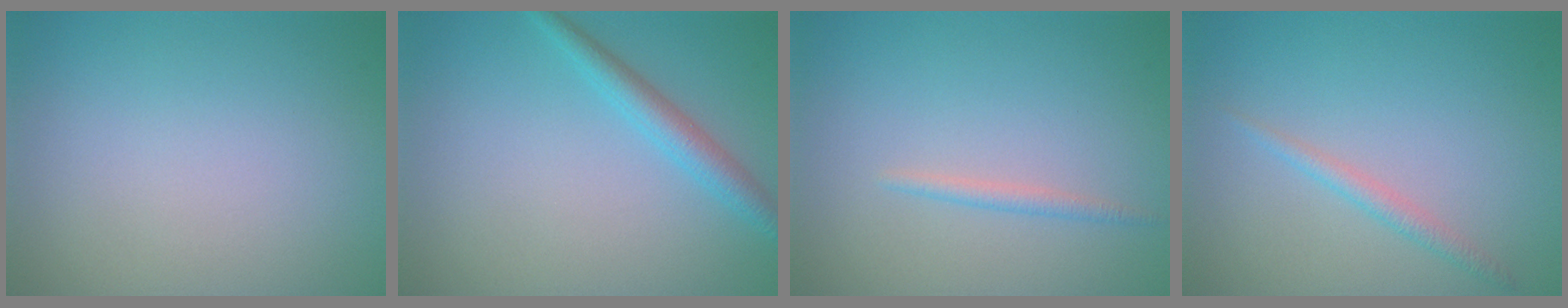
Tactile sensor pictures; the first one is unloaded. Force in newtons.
{"total": 2.5, "press": 2.5, "slide": 0.0}
{"total": 1.0, "press": 1.0, "slide": 0.1}
{"total": 1.4, "press": 1.4, "slide": 0.0}